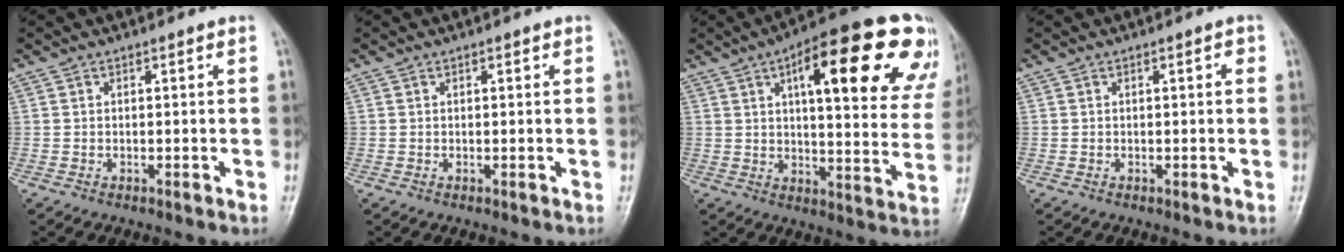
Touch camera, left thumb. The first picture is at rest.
{"total": 0.8, "force": [0.4, 0.4, 0.6], "torque": [-0.006, 0.000, 0.004]}
{"total": 26.7, "force": [12.3, 8.5, 22.1], "torque": [-0.265, -0.005, 0.166]}
{"total": 1.2, "force": [0.3, 0.5, 1.1], "torque": [-0.014, 0.003, 0.003]}